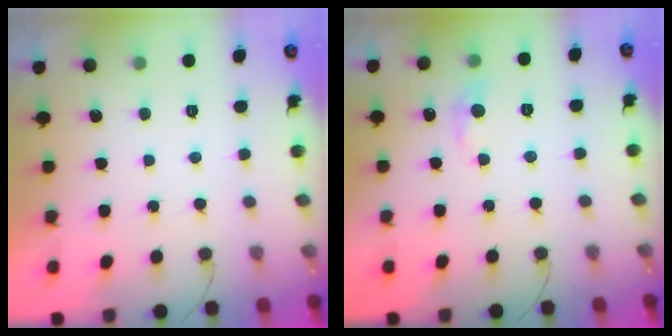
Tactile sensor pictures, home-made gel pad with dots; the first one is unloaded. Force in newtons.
{"total": 7.2, "press": 7.2, "slide": 1.0}